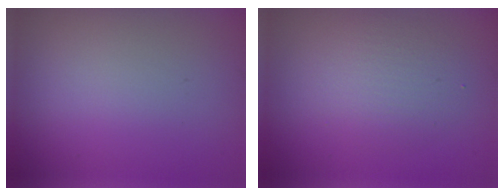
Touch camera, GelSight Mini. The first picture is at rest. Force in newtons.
{"total": 2.9, "press": 2.9, "slide": 0.2}